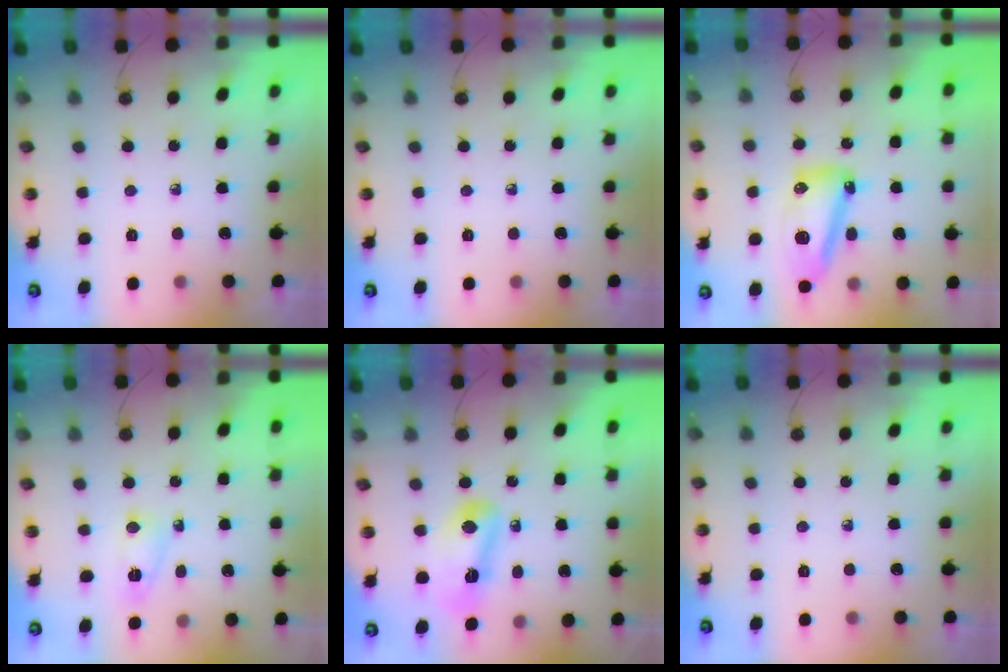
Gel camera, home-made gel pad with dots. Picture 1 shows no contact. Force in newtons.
{"total": 0.0}
{"total": 13.0, "press": 12.9, "slide": 1.7}
{"total": 4.0, "press": 4.0, "slide": 0.4}
{"total": 10.2, "press": 10.2, "slide": 0.5}
{"total": 0.0}